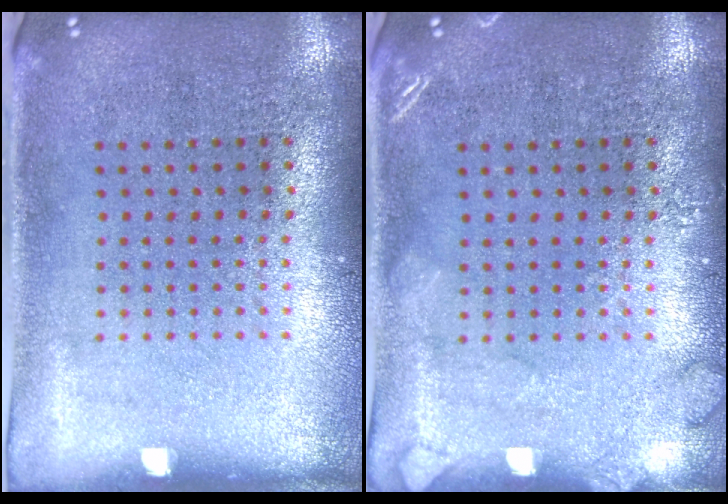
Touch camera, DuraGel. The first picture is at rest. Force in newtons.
{"total": 1.7, "press": 1.6, "slide": 0.3}